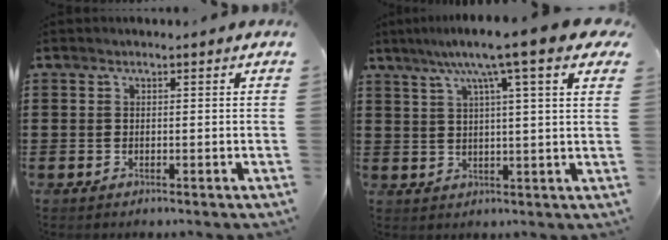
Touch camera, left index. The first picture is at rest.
{"total": 10.7, "force": [6.3, 1.0, 8.5], "torque": [-0.164, -0.009, 0.100]}